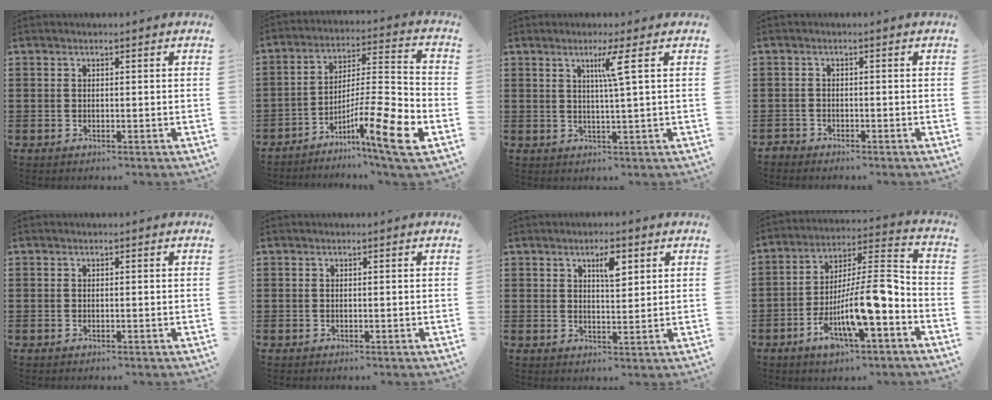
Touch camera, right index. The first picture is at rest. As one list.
[{"total": 12.5, "force": [-6.9, 1.3, 10.3], "torque": [-0.174, 0.008, -0.128]}, {"total": 4.0, "force": [1.4, -0.8, 3.7], "torque": [-0.073, -0.006, 0.019]}, {"total": 1.6, "force": [-1.4, 0.6, -0.1], "torque": [-0.003, 0.002, -0.034]}, {"total": 0.0}, {"total": 0.0}, {"total": 4.0, "force": [2.0, 1.5, 3.1], "torque": [-0.044, 0.000, 0.028]}, {"total": 12.6, "force": [-4.8, 3.7, 11.1], "torque": [-0.196, -0.015, -0.098]}]